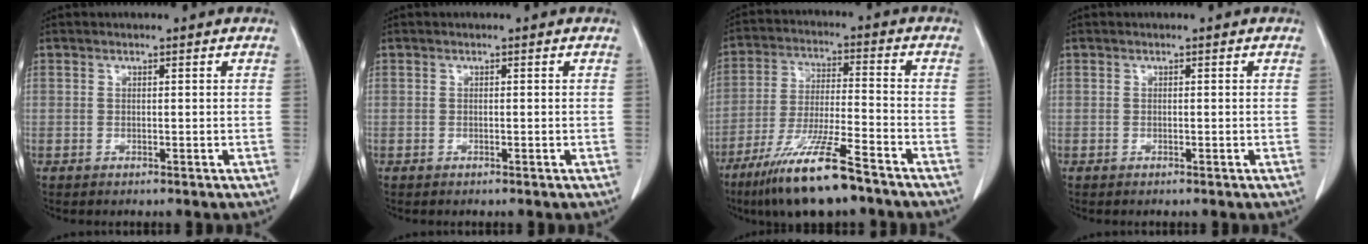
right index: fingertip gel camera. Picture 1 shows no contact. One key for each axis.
{"total": 0.0}
{"total": 13.7, "fx": -9.6, "fy": 1.1, "fz": 9.8, "tx": -0.193, "ty": -0.039, "tz": -0.175}
{"total": 0.0}